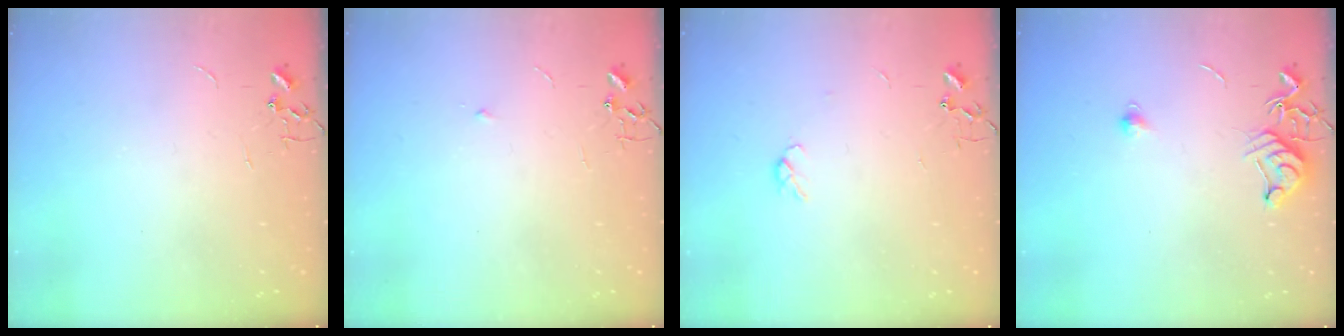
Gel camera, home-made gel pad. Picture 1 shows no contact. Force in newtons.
{"total": 4.0, "press": 4.0, "slide": 0.5}
{"total": 3.6, "press": 3.5, "slide": 0.6}
{"total": 7.8, "press": 7.7, "slide": 0.8}